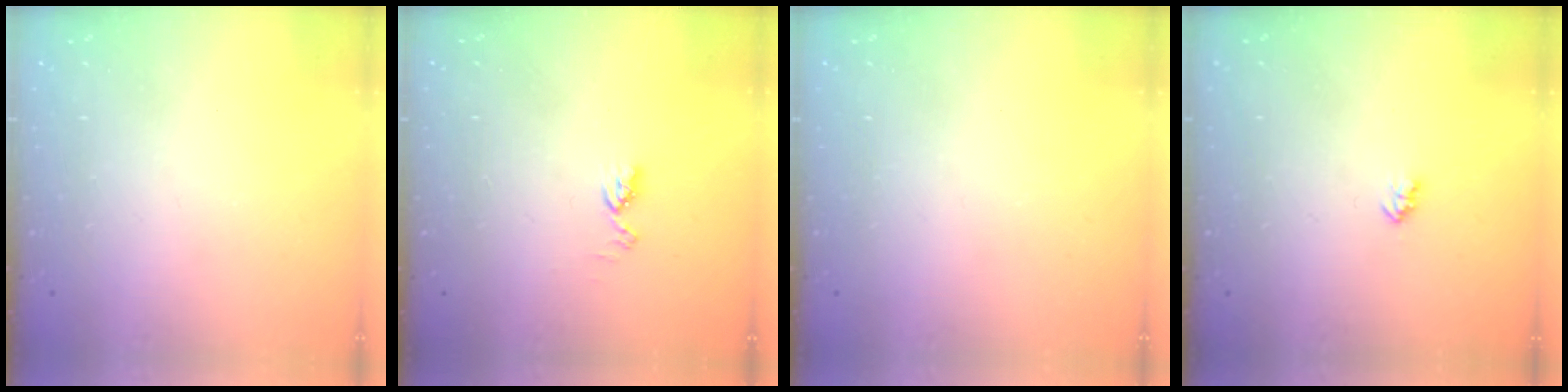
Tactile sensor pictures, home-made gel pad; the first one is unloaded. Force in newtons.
{"total": 4.7, "press": 4.6, "slide": 0.6}
{"total": 0.0}
{"total": 2.4, "press": 2.4, "slide": 0.4}